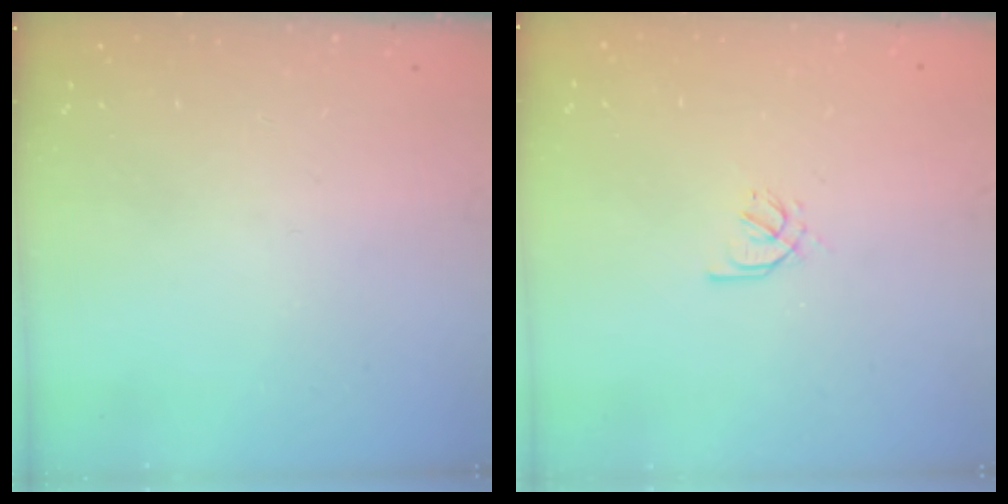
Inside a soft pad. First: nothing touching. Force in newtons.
{"total": 2.1, "press": 2.0, "slide": 0.7}